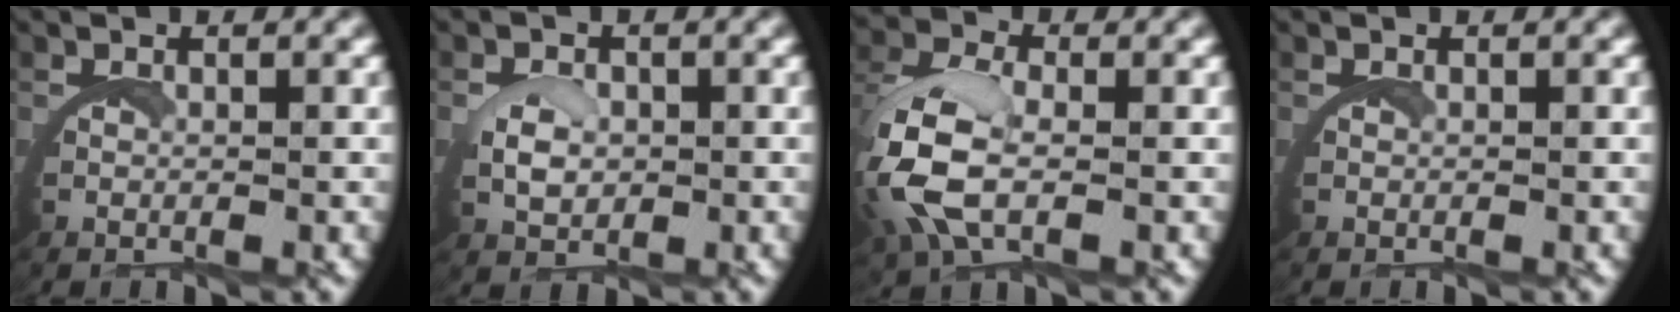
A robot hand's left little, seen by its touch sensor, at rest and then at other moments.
{"total": 1.5, "force": [0.7, 0.7, 1.2], "torque": [-0.027, -0.004, 0.016]}
{"total": 5.9, "force": [-0.2, 3.6, 4.7], "torque": [-0.138, -0.012, 0.002]}
{"total": 0.0}